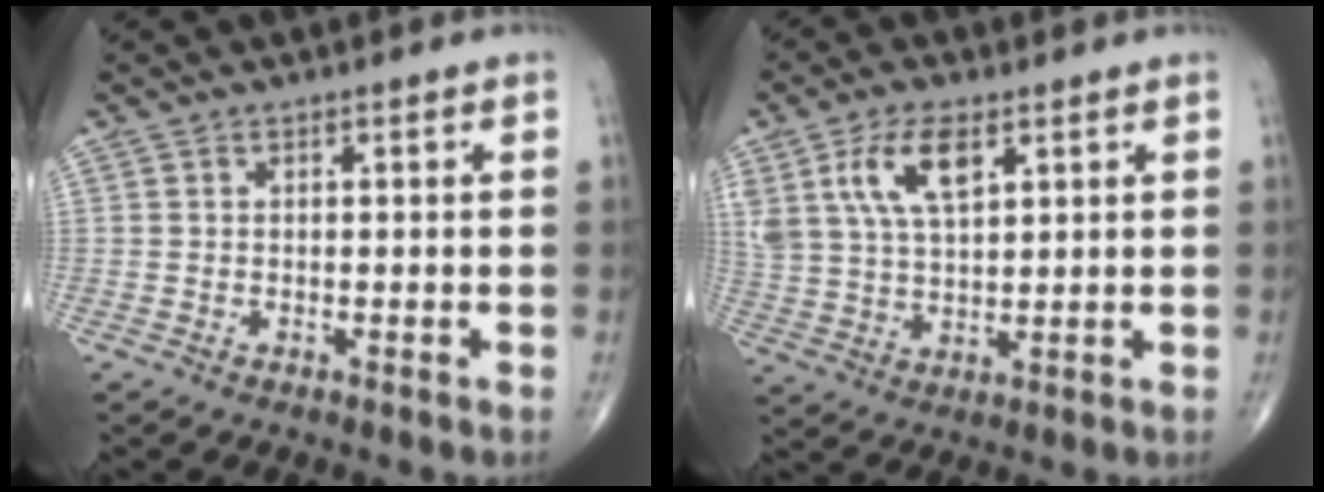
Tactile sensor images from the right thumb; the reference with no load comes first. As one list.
[{"total": 10.2, "force": [4.7, 4.7, 7.7], "torque": [-0.150, -0.010, 0.096]}]